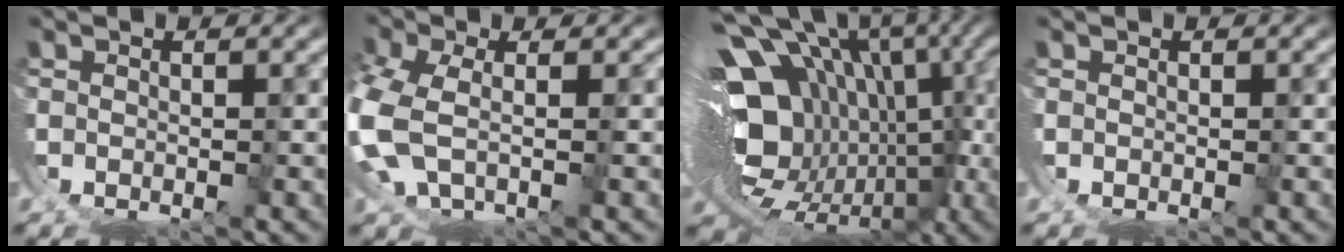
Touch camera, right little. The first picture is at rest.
{"total": 4.0, "force": [0.1, 1.9, 3.6], "torque": [-0.116, -0.013, 0.015]}
{"total": 19.6, "force": [-0.8, 13.4, 14.2], "torque": [-0.246, -0.043, 0.003]}
{"total": 0.0}